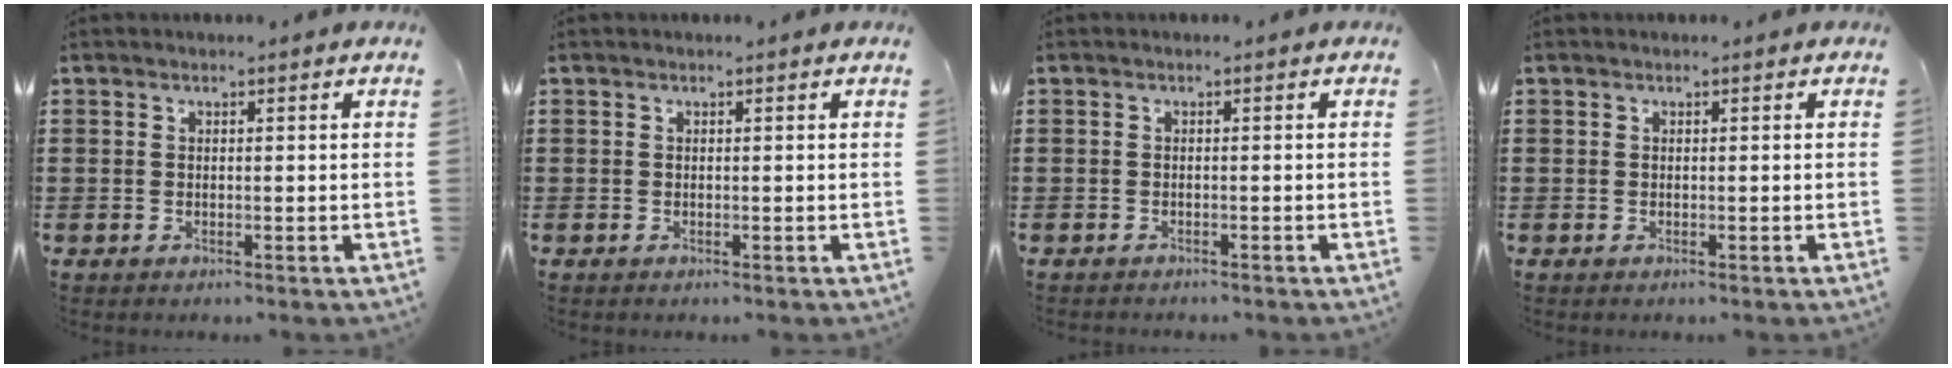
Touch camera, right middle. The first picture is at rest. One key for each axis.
{"total": 0.0}
{"total": 0.5, "fx": -0.5, "fy": 0.0, "fz": 0.0, "tx": -0.001, "ty": 0.000, "tz": -0.011}
{"total": 0.0}